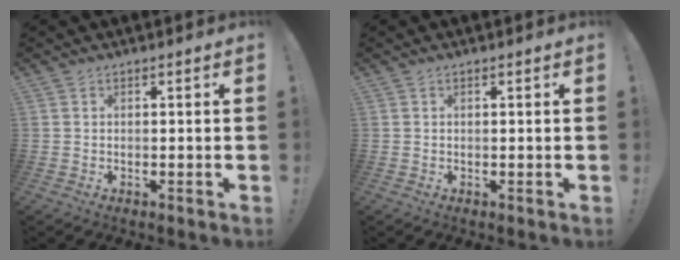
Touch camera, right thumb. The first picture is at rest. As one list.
[{"total": 0.0}]